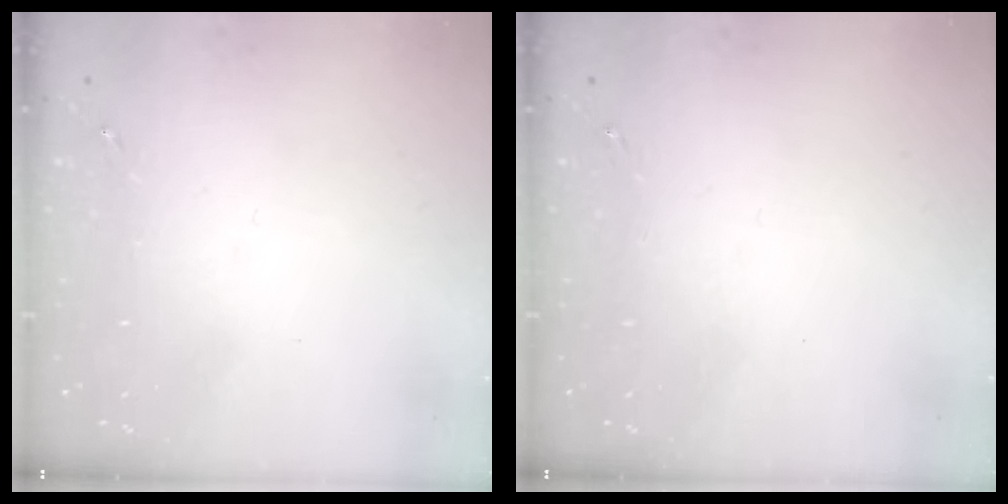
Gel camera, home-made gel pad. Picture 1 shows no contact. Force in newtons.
{"total": 0.0}